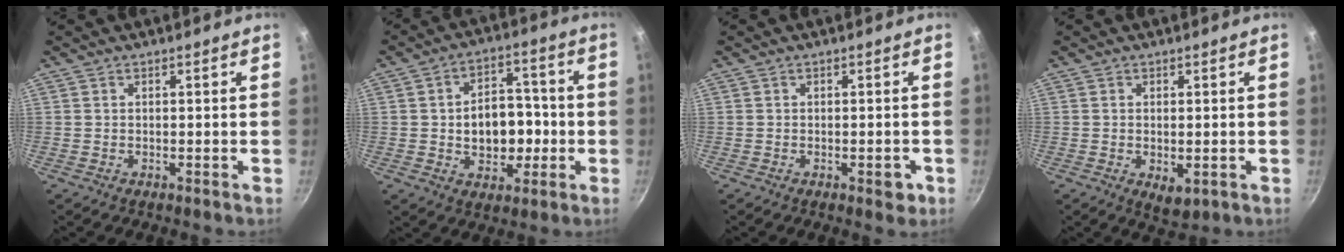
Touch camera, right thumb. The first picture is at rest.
{"total": 11.8, "force": [-1.2, 8.4, 8.2], "torque": [-0.085, 0.020, -0.015]}
{"total": 2.8, "force": [-1.1, 1.3, 2.2], "torque": [-0.016, 0.008, -0.011]}
{"total": 3.9, "force": [-0.7, 2.1, 3.2], "torque": [-0.047, -0.015, -0.005]}